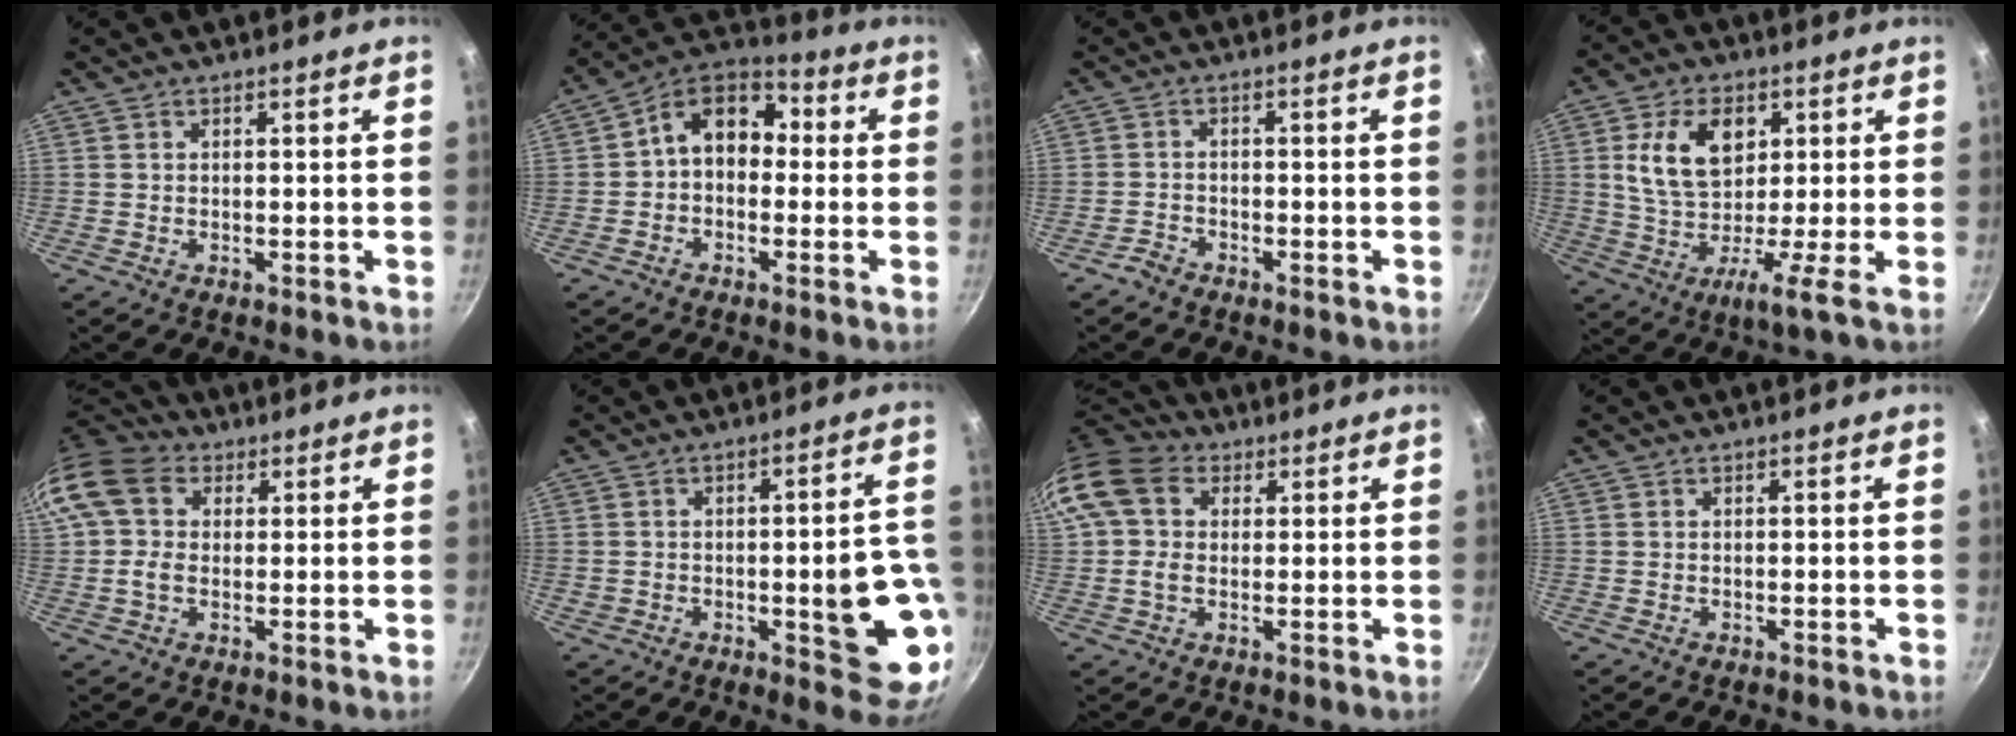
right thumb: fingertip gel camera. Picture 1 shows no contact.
{"total": 11.3, "force": [0.4, 8.3, 7.6], "torque": [-0.089, 0.042, -0.021]}
{"total": 2.1, "force": [-1.8, 0.8, 0.4], "torque": [-0.009, 0.020, -0.036]}
{"total": 12.3, "force": [2.8, 6.3, 10.1], "torque": [-0.170, 0.003, 0.033]}
{"total": 12.7, "force": [3.2, 9.6, 7.8], "torque": [-0.153, 0.018, 0.044]}
{"total": 15.0, "force": [-3.0, 5.7, 13.5], "torque": [-0.116, 0.021, -0.034]}
{"total": 12.8, "force": [3.5, 9.7, 7.7], "torque": [-0.151, 0.016, 0.050]}
{"total": 0.0}